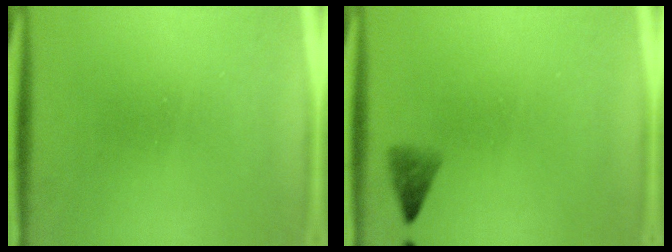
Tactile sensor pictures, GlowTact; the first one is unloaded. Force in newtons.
{"total": 1.0}